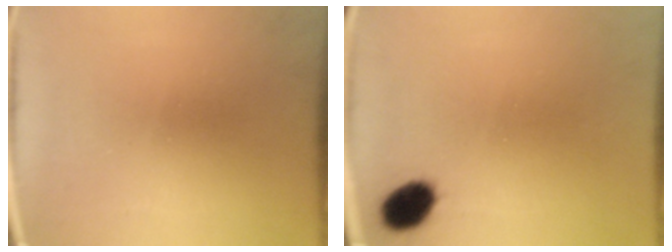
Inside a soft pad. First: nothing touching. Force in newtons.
{"total": 5.9}